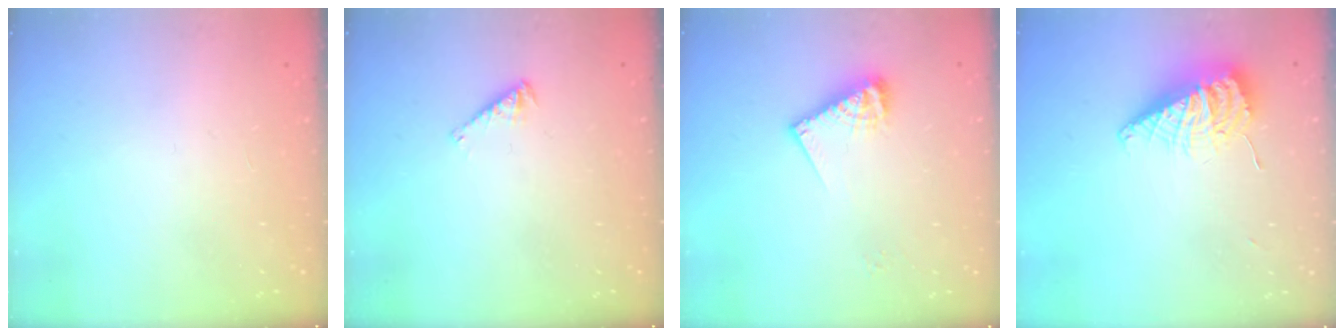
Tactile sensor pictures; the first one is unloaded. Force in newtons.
{"total": 2.5, "press": 2.5, "slide": 0.4}
{"total": 9.8, "press": 9.8, "slide": 0.8}
{"total": 9.8, "press": 9.8, "slide": 1.1}